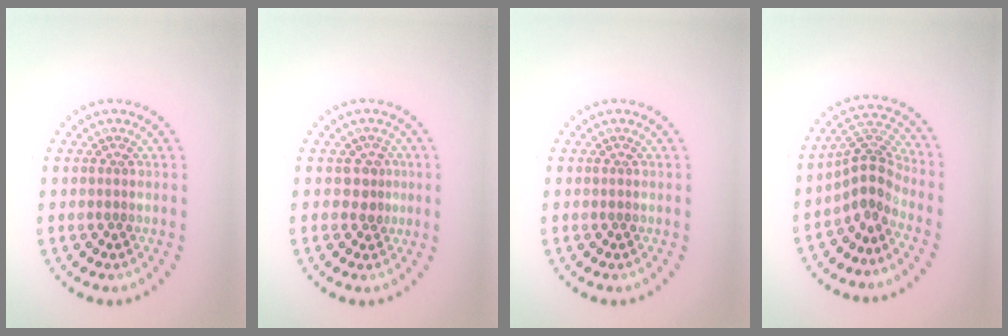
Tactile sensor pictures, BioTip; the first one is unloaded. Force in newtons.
{"total": 1.9, "press": 1.4, "slide": 1.2}
{"total": 0.0}
{"total": 3.5, "press": 2.4, "slide": 2.5}